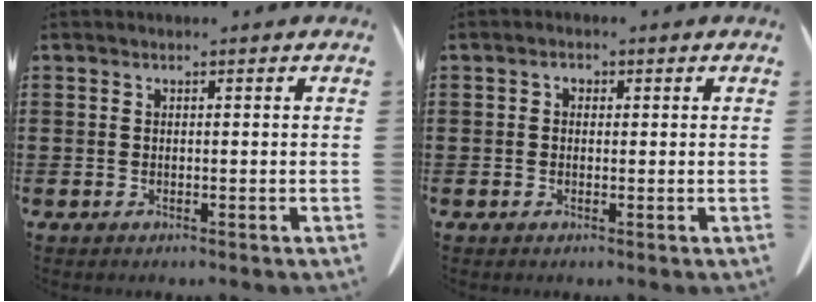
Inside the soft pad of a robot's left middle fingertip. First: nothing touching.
{"total": 1.1, "force": [0.1, 0.8, 0.7], "torque": [-0.017, 0.006, 0.000]}